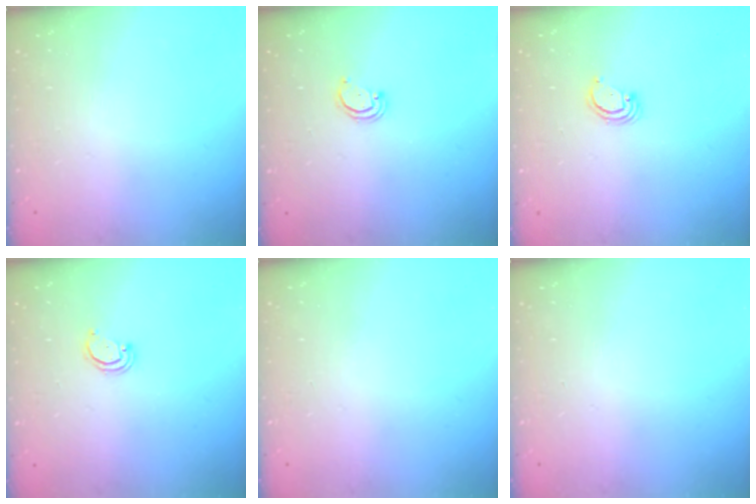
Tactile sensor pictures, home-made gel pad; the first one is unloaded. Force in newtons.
{"total": 2.2, "press": 2.2, "slide": 0.2}
{"total": 2.5, "press": 2.5, "slide": 0.2}
{"total": 2.2, "press": 2.2, "slide": 0.2}
{"total": 0.0}
{"total": 0.0}